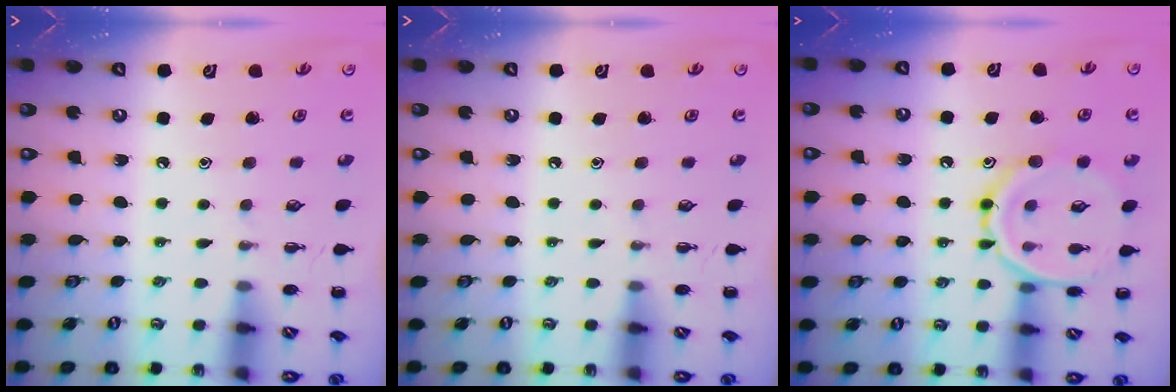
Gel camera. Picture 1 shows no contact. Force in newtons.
{"total": 0.0}
{"total": 12.7, "press": 12.7, "slide": 0.5}